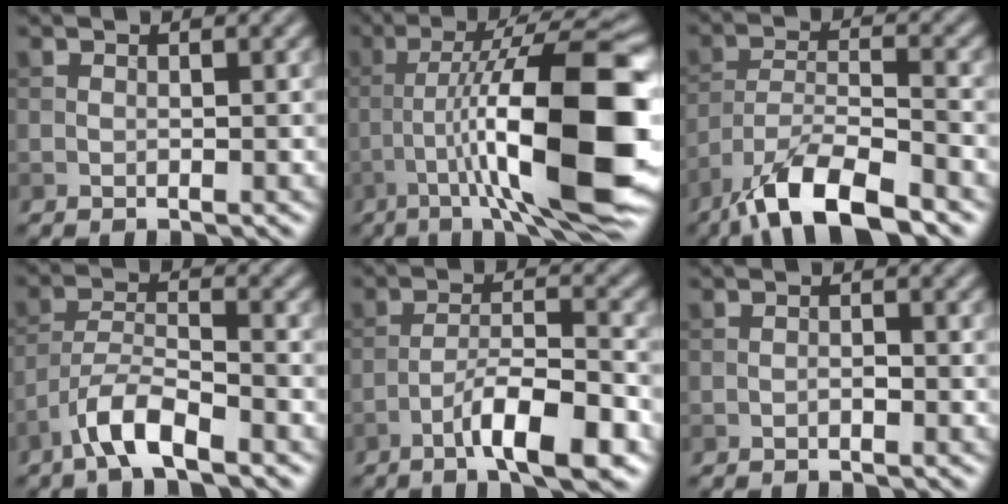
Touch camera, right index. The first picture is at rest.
{"total": 15.1, "force": [-3.7, 3.1, 14.3], "torque": [-0.219, 0.019, -0.053]}
{"total": 8.9, "force": [-6.5, 2.4, 5.6], "torque": [-0.094, -0.004, -0.126]}
{"total": 4.8, "force": [-3.4, 1.1, 3.2], "torque": [-0.060, 0.006, -0.073]}
{"total": 7.2, "force": [-4.2, 1.5, 5.6], "torque": [-0.091, 0.010, -0.071]}
{"total": 0.7, "force": [-0.4, 0.2, 0.5], "torque": [-0.009, 0.002, -0.006]}